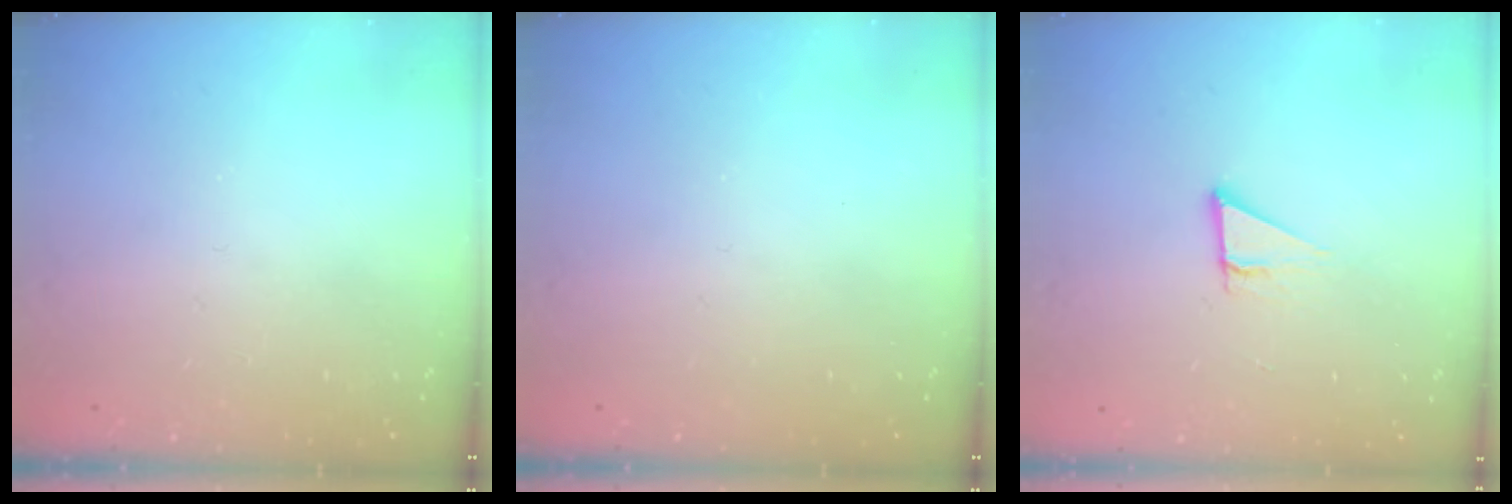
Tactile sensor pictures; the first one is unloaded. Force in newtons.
{"total": 0.0}
{"total": 3.1, "press": 2.4, "slide": 1.9}